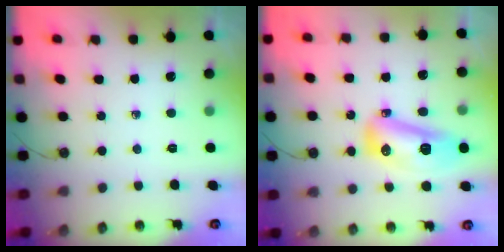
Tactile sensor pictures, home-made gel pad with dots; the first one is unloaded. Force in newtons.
{"total": 13.1, "press": 13.0, "slide": 1.3}